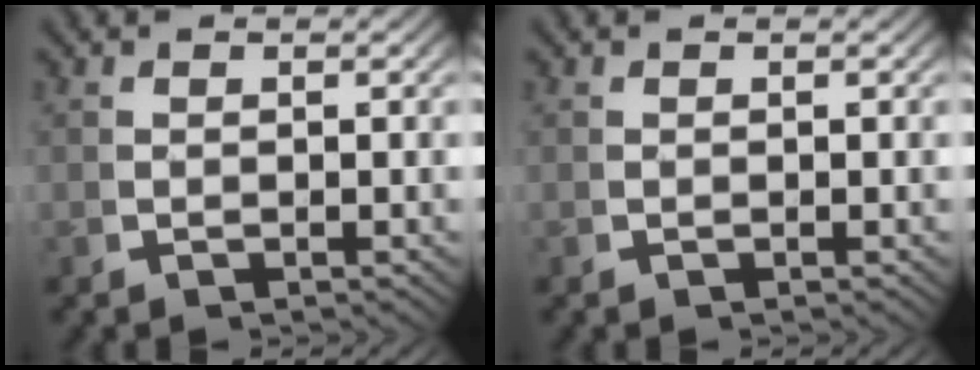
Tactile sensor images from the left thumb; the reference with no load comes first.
{"total": 0.0}